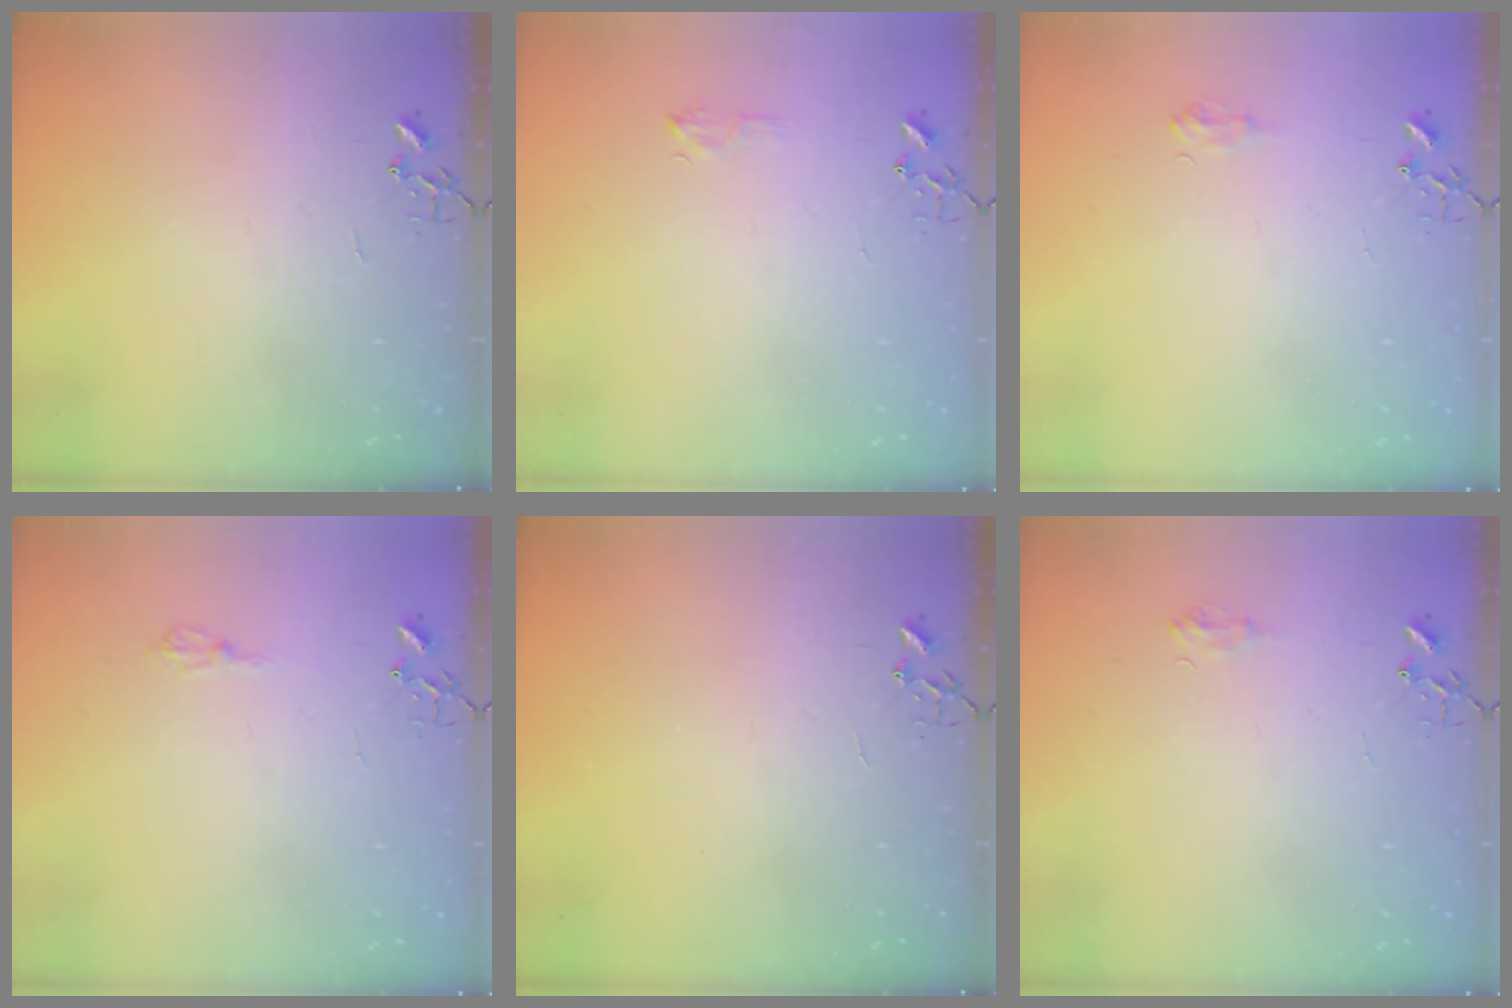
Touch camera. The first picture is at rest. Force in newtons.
{"total": 5.5, "press": 5.4, "slide": 0.8}
{"total": 6.0, "press": 5.9, "slide": 0.7}
{"total": 6.5, "press": 6.4, "slide": 0.8}
{"total": 0.0}
{"total": 6.0, "press": 5.9, "slide": 0.7}